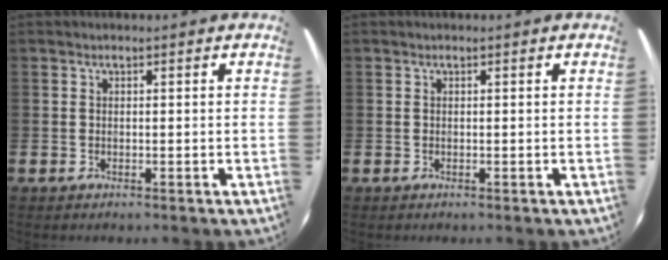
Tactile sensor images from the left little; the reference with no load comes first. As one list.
[{"total": 0.0}]